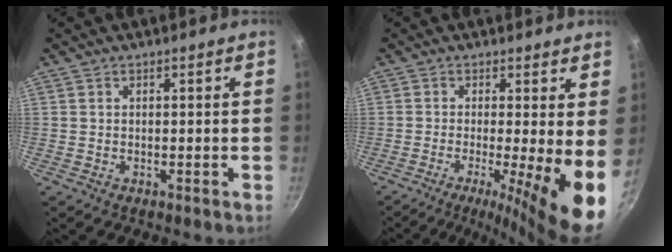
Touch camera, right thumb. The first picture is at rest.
{"total": 9.8, "force": [-1.8, 1.1, 9.6], "torque": [-0.140, -0.010, -0.031]}